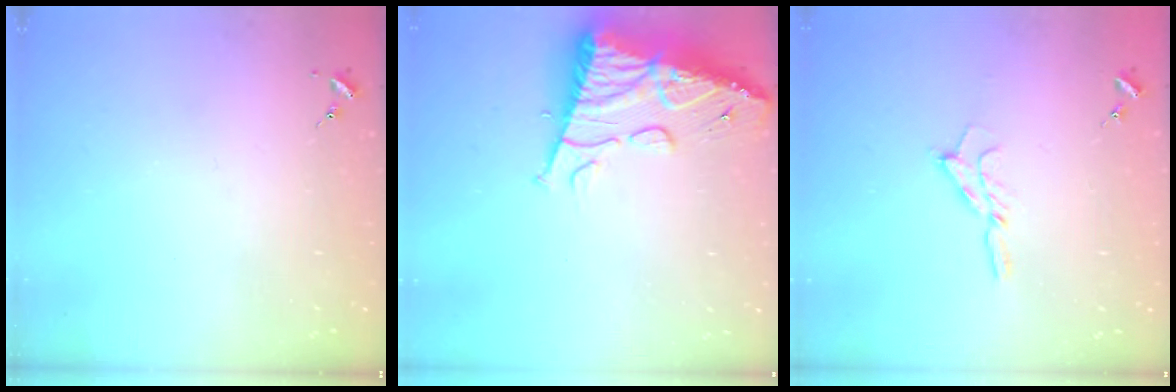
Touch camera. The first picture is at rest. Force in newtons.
{"total": 16.3, "press": 16.3, "slide": 1.7}
{"total": 6.5, "press": 6.5, "slide": 0.7}